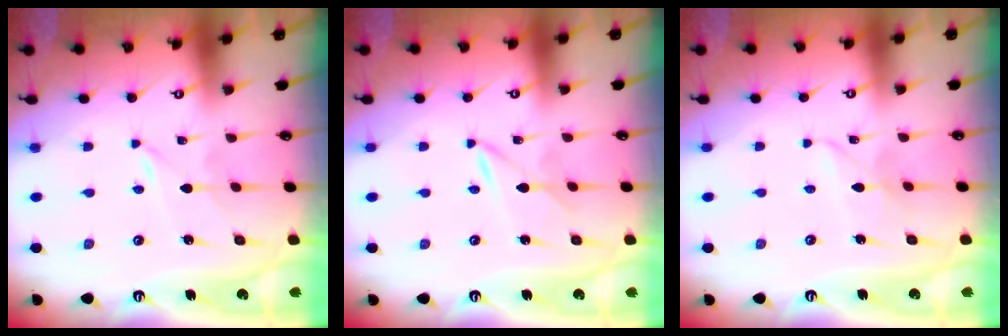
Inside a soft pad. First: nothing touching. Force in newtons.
{"total": 1.9, "press": 1.9, "slide": 0.1}
{"total": 4.1, "press": 4.1, "slide": 0.3}